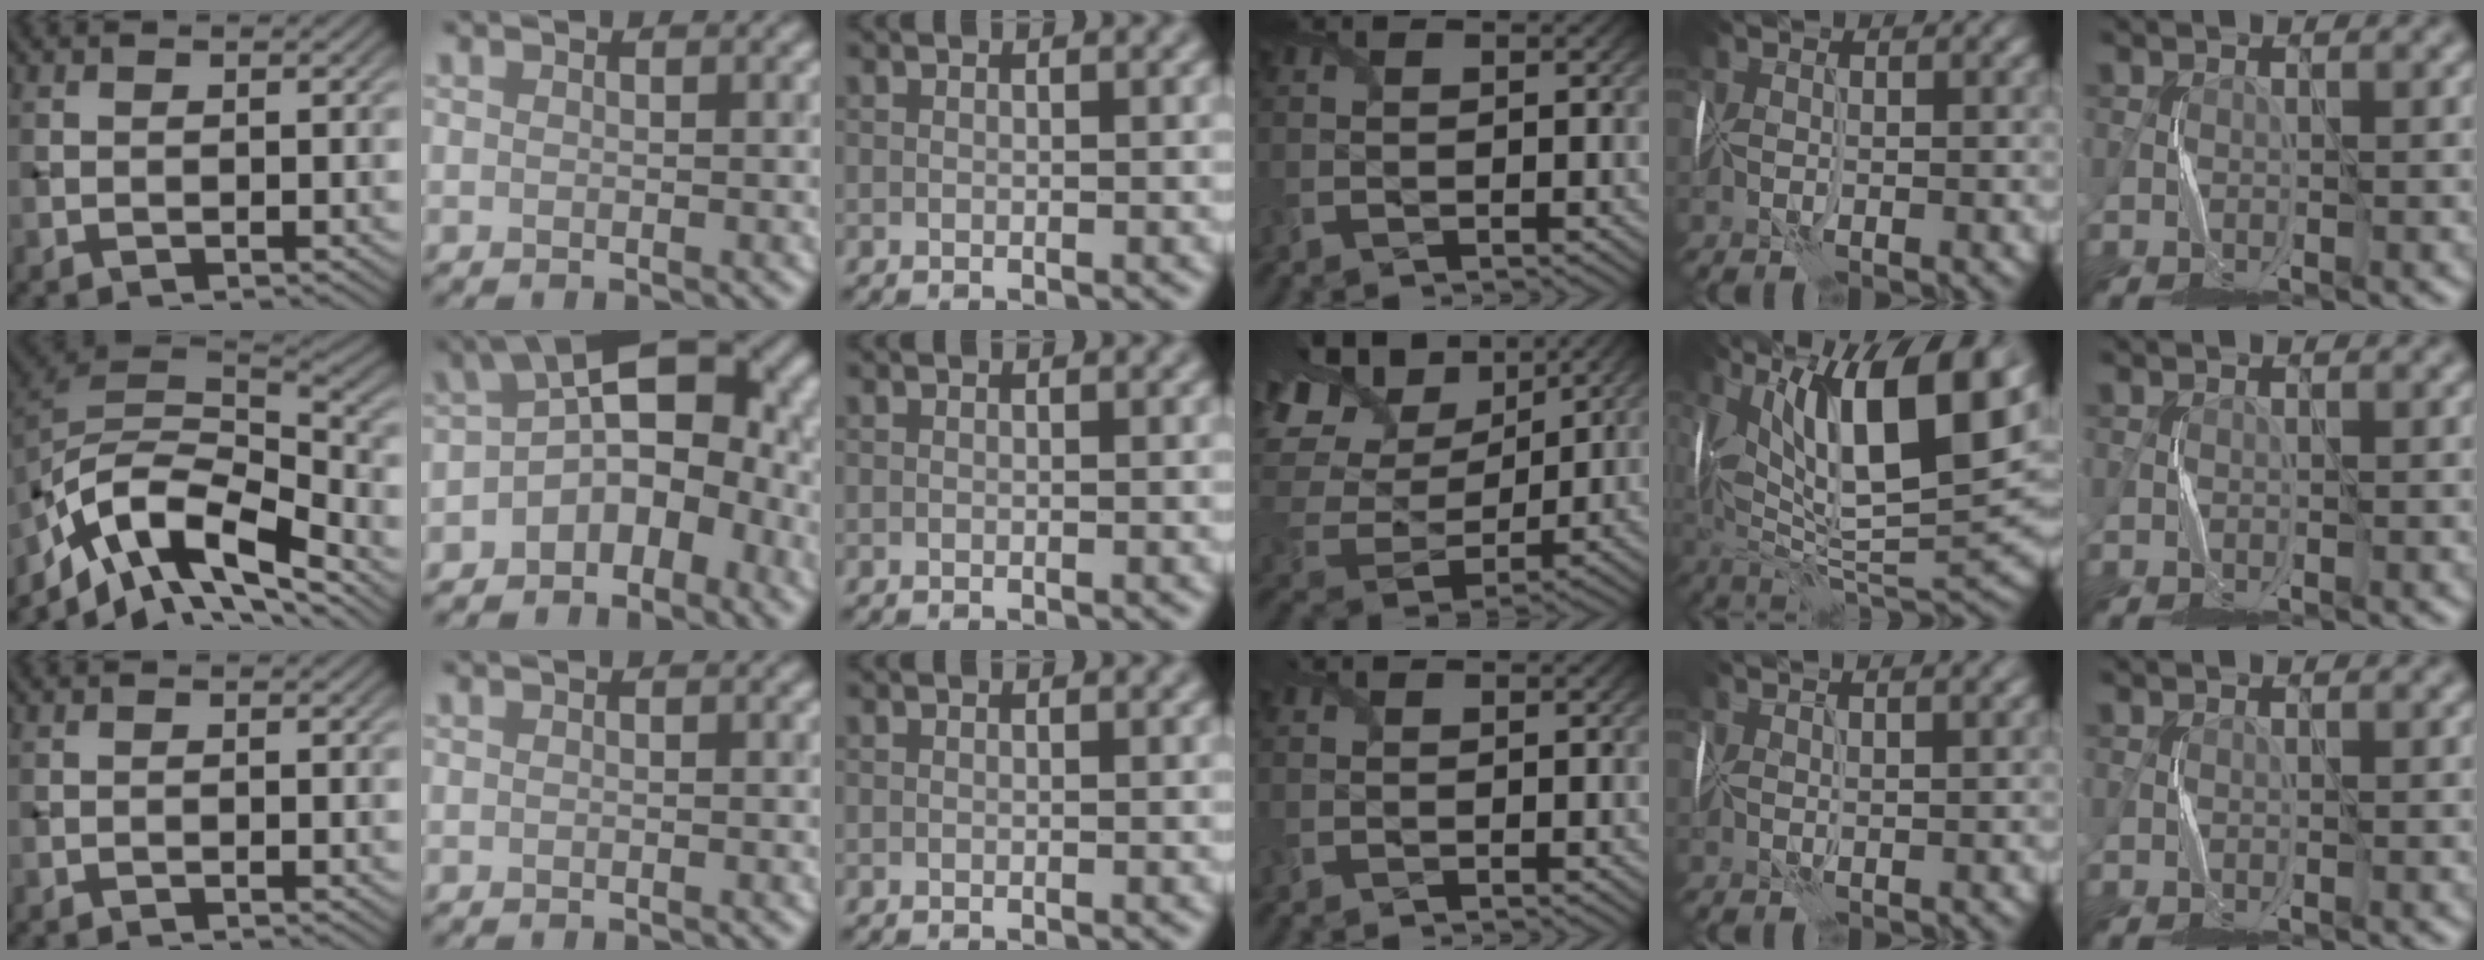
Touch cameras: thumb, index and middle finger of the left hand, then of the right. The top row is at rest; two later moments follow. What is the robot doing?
{"motion": "fold", "object": "tissue"}